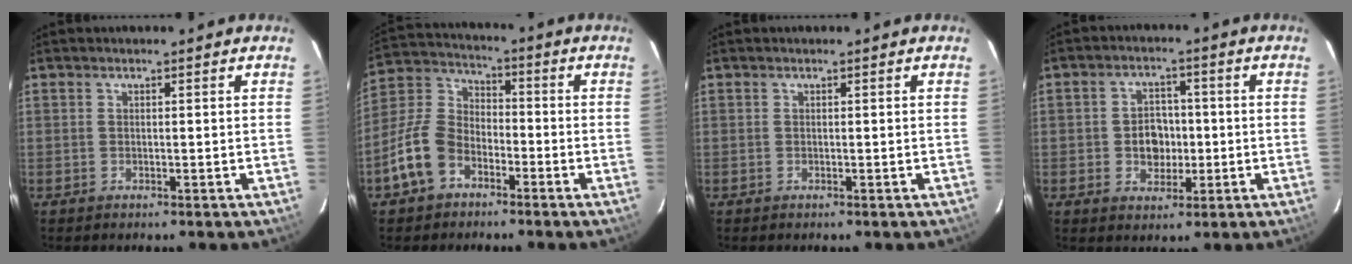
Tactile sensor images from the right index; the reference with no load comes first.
{"total": 11.6, "force": [-6.3, 7.6, 6.0], "torque": [-0.134, 0.028, -0.121]}
{"total": 0.0}
{"total": 6.0, "force": [-0.9, 4.9, 3.3], "torque": [-0.065, 0.013, -0.006]}